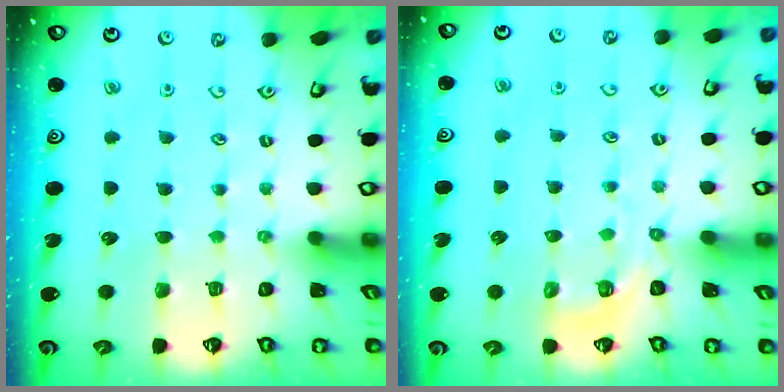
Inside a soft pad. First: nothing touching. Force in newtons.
{"total": 2.9, "press": 2.2, "slide": 1.8}